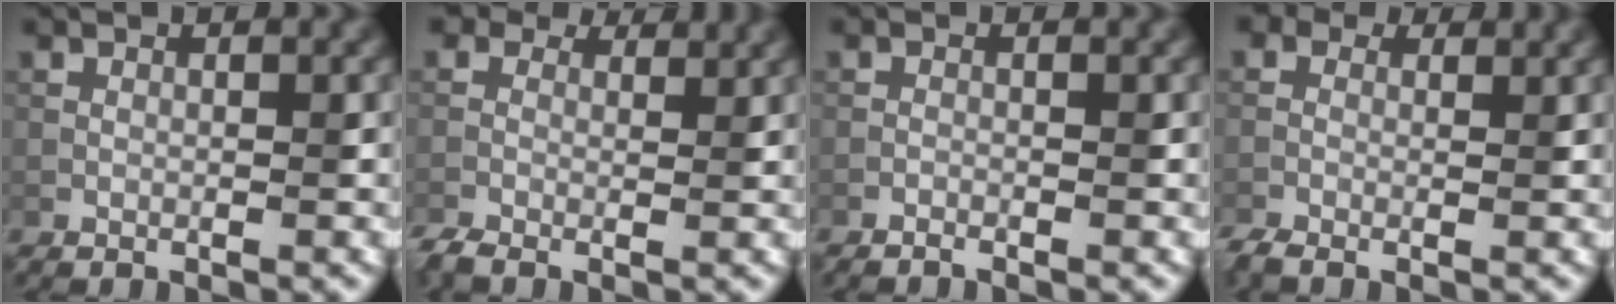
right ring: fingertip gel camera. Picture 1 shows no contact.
{"total": 4.2, "force": [1.1, 3.0, 2.8], "torque": [-0.059, -0.001, 0.010]}
{"total": 0.9, "force": [-0.9, 0.0, 0.0], "torque": [-0.004, 0.002, -0.014]}
{"total": 3.7, "force": [-0.6, 2.7, 2.4], "torque": [-0.049, 0.000, -0.006]}